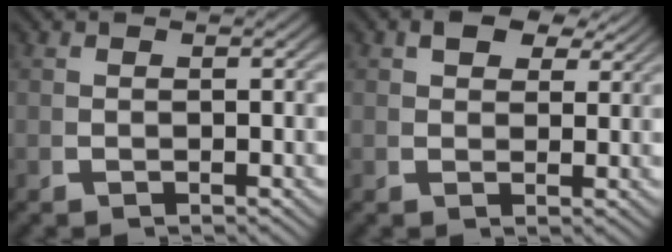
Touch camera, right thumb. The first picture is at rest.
{"total": 3.7, "force": [2.8, 1.7, 1.7], "torque": [-0.025, 0.003, 0.045]}